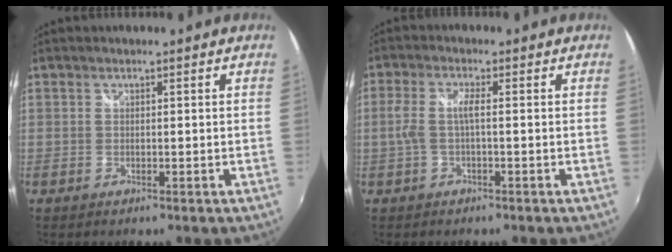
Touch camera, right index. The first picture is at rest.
{"total": 3.7, "force": [-0.7, 0.5, 3.6], "torque": [-0.076, 0.002, -0.010]}